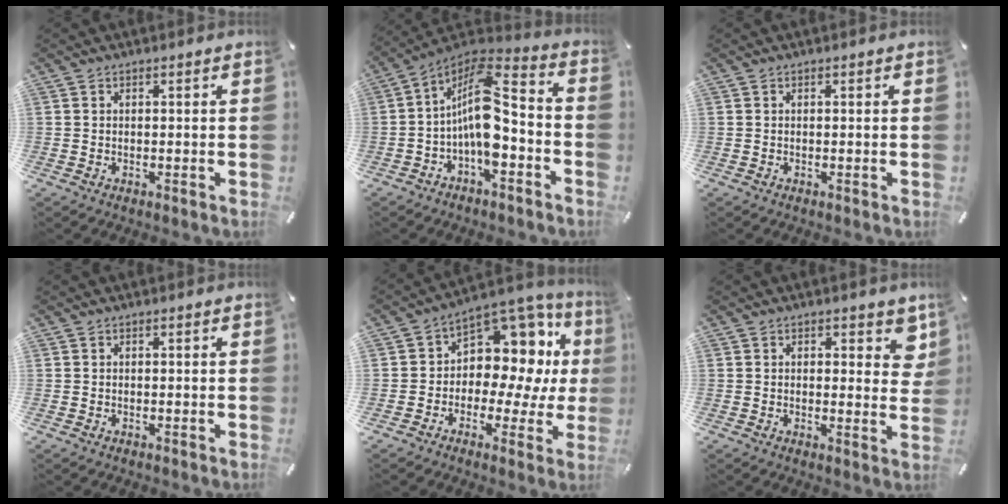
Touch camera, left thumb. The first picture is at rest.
{"total": 12.2, "force": [-2.9, 5.8, 10.3], "torque": [-0.202, -0.010, -0.055]}
{"total": 0.0}
{"total": 0.0}
{"total": 11.2, "force": [2.8, 8.6, 6.6], "torque": [-0.085, -0.045, 0.054]}
{"total": 4.6, "force": [2.6, 2.6, 2.8], "torque": [-0.020, -0.011, 0.039]}